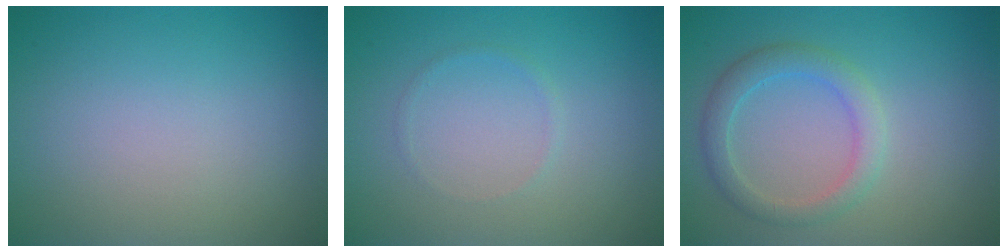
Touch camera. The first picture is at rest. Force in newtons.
{"total": 0.6, "press": 0.6, "slide": 0.1}
{"total": 2.8, "press": 2.8, "slide": 0.1}